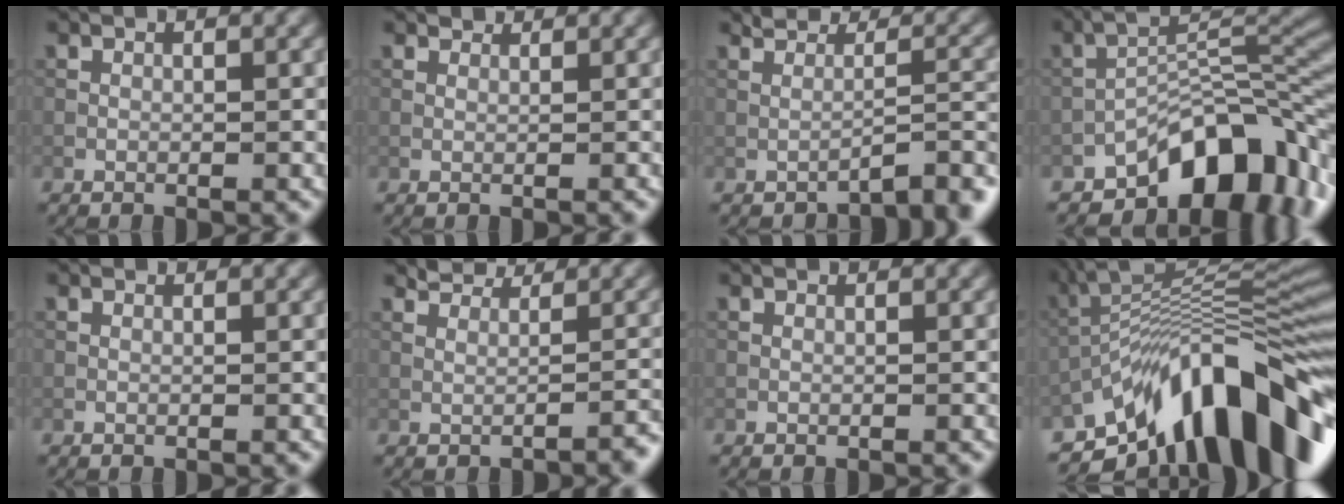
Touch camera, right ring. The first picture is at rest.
{"total": 1.4, "force": [1.3, 0.4, 0.4], "torque": [-0.017, -0.002, 0.012]}
{"total": 2.5, "force": [-1.9, 0.7, 1.4], "torque": [-0.002, 0.014, -0.028]}
{"total": 10.5, "force": [-6.3, 4.7, 6.9], "torque": [-0.079, 0.013, -0.118]}
{"total": 0.7, "force": [0.7, 0.2, 0.2], "torque": [-0.009, -0.004, 0.002]}
{"total": 1.8, "force": [1.1, 0.8, 1.1], "torque": [-0.012, 0.003, 0.027]}
{"total": 0.7, "force": [0.7, 0.1, 0.2], "torque": [-0.009, -0.003, 0.002]}
{"total": 14.0, "force": [-7.5, 5.2, 10.6], "torque": [-0.158, 0.034, -0.133]}